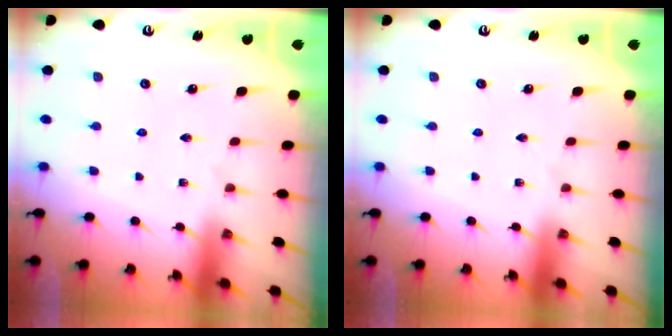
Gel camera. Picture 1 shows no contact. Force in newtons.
{"total": 0.0}